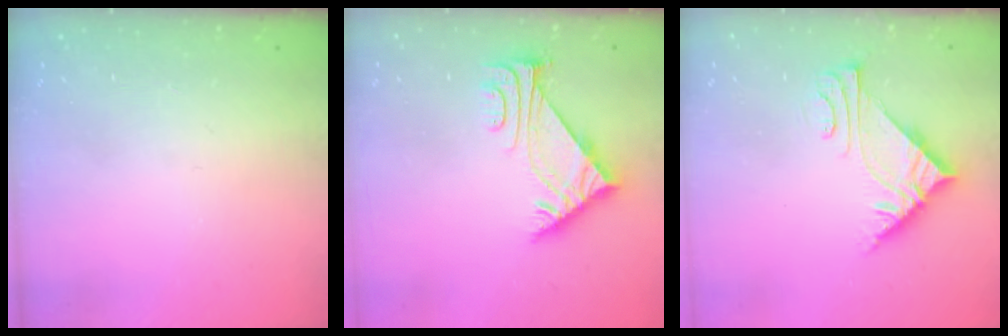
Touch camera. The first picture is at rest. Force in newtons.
{"total": 6.1, "press": 6.0, "slide": 1.1}
{"total": 6.5, "press": 6.5, "slide": 0.7}